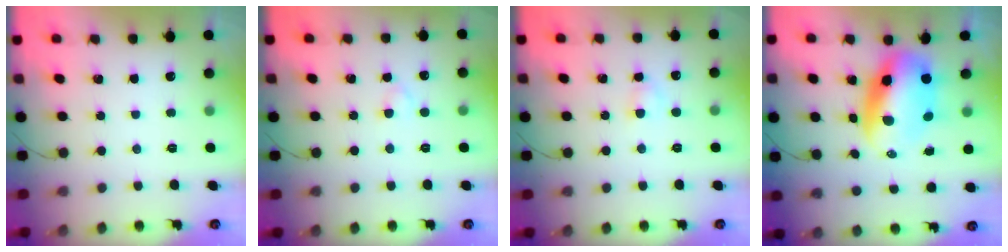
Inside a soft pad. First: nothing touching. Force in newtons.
{"total": 2.0, "press": 1.7, "slide": 0.9}
{"total": 2.7, "press": 2.5, "slide": 1.1}
{"total": 10.9, "press": 10.5, "slide": 2.9}